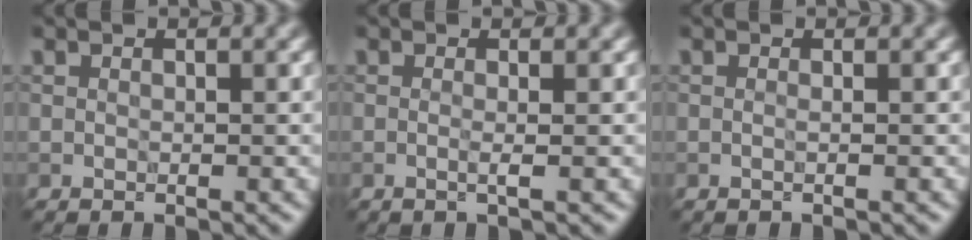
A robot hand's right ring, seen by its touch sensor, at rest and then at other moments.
{"total": 1.3, "force": [0.2, 0.5, 1.2], "torque": [-0.007, -0.004, -0.016]}
{"total": 0.7, "force": [0.2, 0.3, 0.6], "torque": [-0.002, -0.010, -0.009]}